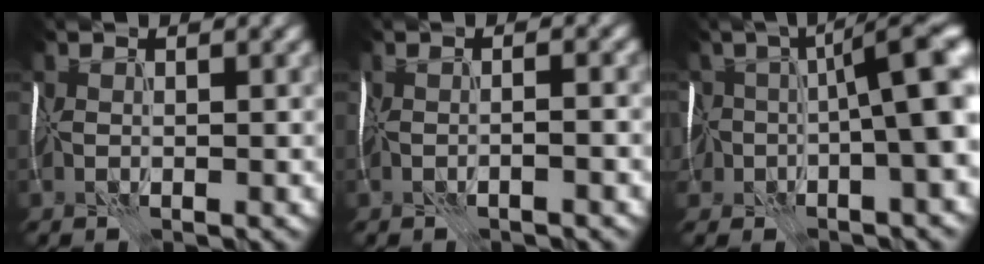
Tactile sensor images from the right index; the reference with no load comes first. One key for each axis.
{"total": 1.6, "fx": -1.1, "fy": 0.3, "fz": 1.2, "tx": -0.013, "ty": 0.006, "tz": -0.015}
{"total": 12.5, "fx": -1.0, "fy": 5.2, "fz": 11.3, "tx": -0.161, "ty": 0.008, "tz": -0.015}